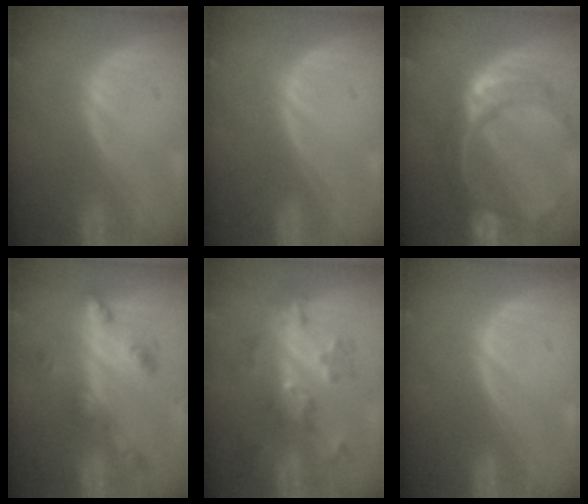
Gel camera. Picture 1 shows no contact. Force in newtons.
{"total": 0.0}
{"total": 11.1, "press": 9.2, "slide": 6.1}
{"total": 6.3, "press": 5.5, "slide": 3.1}
{"total": 6.5, "press": 6.4, "slide": 1.3}
{"total": 0.0}